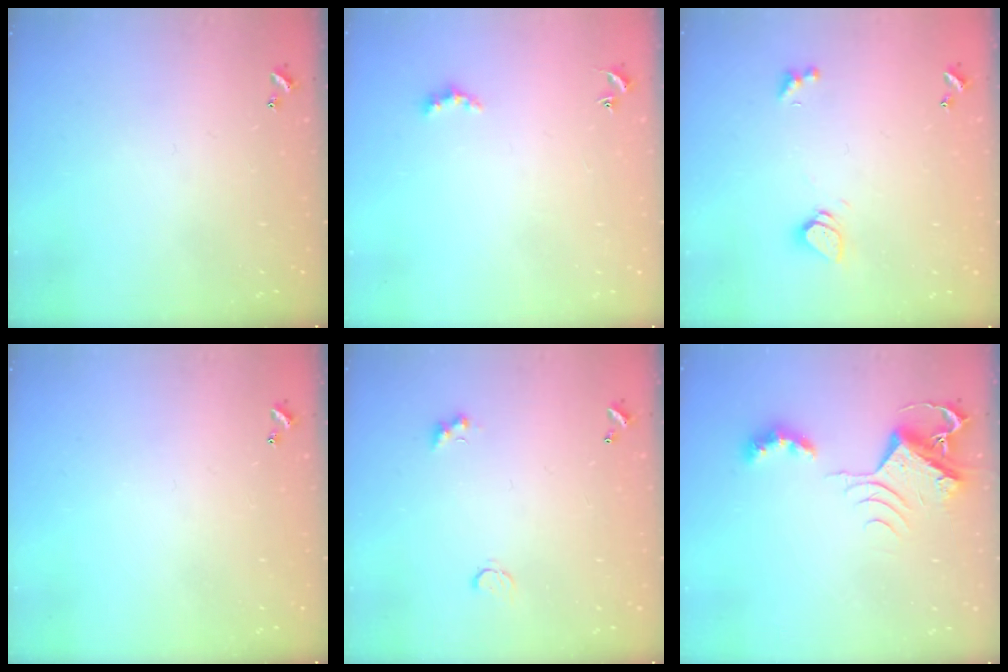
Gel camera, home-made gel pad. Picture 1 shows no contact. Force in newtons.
{"total": 2.2, "press": 2.2, "slide": 0.4}
{"total": 2.3, "press": 2.3, "slide": 0.2}
{"total": 0.0}
{"total": 2.9, "press": 2.8, "slide": 0.6}
{"total": 7.2, "press": 7.2, "slide": 0.4}